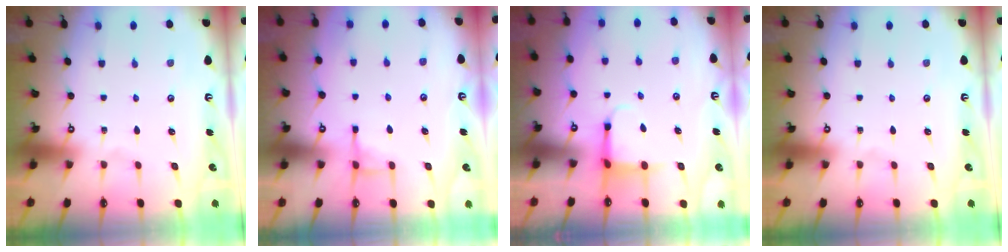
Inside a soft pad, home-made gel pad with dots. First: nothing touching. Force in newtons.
{"total": 4.3, "press": 4.2, "slide": 0.8}
{"total": 3.8, "press": 3.6, "slide": 1.3}
{"total": 0.0}